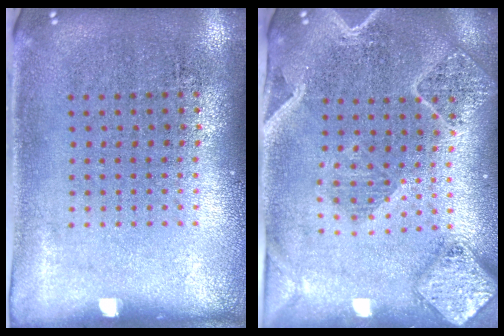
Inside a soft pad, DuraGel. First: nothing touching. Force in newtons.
{"total": 2.4, "press": 2.2, "slide": 1.0}